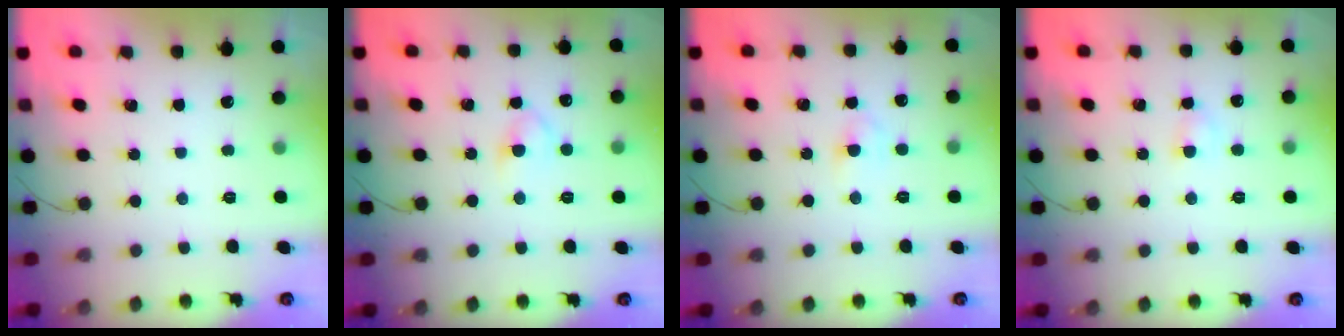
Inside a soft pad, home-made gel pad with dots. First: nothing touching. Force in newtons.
{"total": 4.0, "press": 3.7, "slide": 1.5}
{"total": 2.8, "press": 2.6, "slide": 1.0}
{"total": 2.4, "press": 2.3, "slide": 0.9}